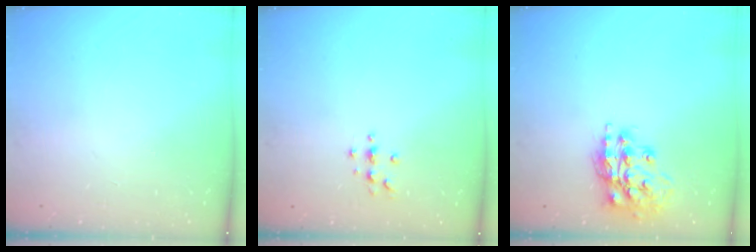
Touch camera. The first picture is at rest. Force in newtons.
{"total": 3.3, "press": 3.3, "slide": 0.4}
{"total": 15.3, "press": 15.2, "slide": 1.8}